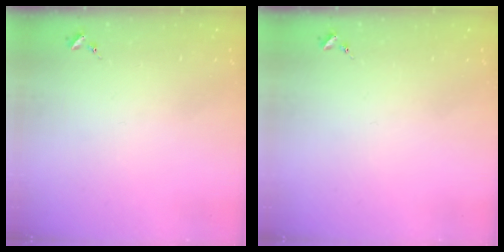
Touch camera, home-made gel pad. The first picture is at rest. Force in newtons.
{"total": 0.0}